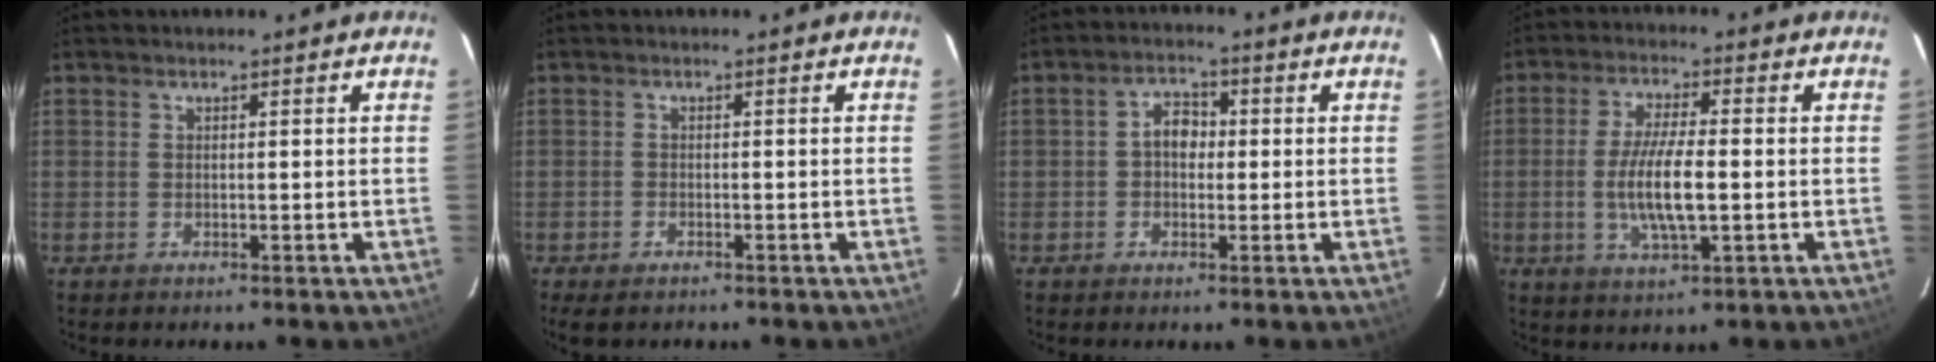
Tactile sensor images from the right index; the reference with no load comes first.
{"total": 3.0, "force": [-2.2, 1.4, 1.4], "torque": [-0.034, -0.009, -0.039]}
{"total": 4.1, "force": [-0.1, 3.1, 2.7], "torque": [-0.049, 0.017, -0.004]}
{"total": 9.2, "force": [-1.3, 2.1, 8.9], "torque": [-0.174, -0.007, -0.023]}